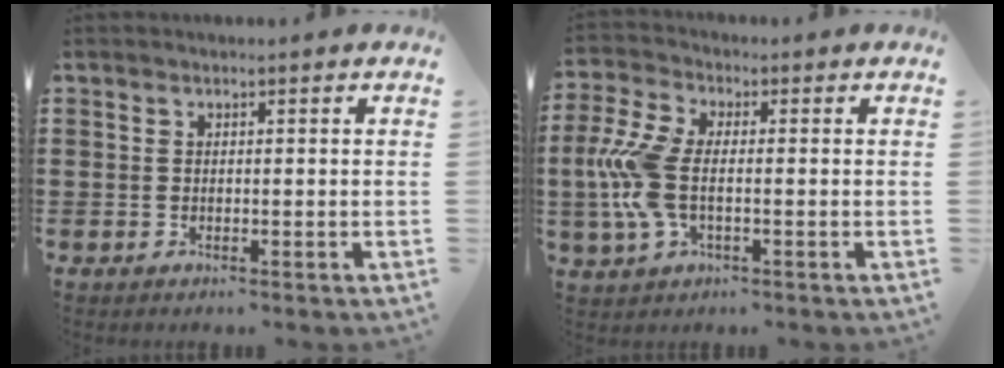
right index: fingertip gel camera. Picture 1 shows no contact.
{"total": 9.1, "force": [-0.8, 4.6, 7.8], "torque": [-0.201, -0.013, -0.023]}